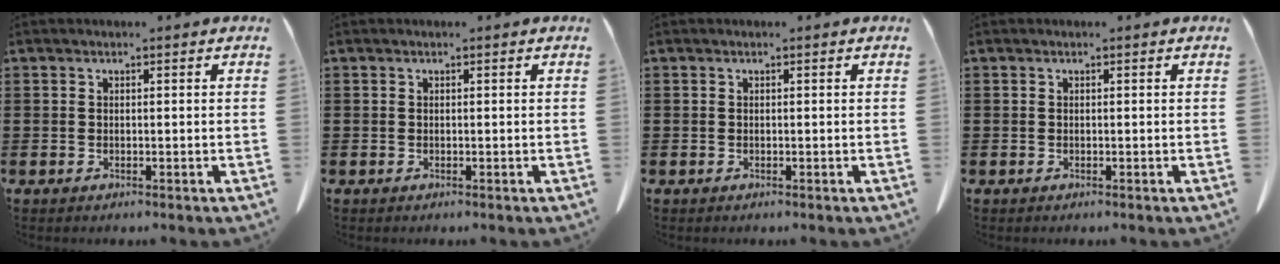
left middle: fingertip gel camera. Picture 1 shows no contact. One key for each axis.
{"total": 0.0}
{"total": 0.0}
{"total": 0.0}